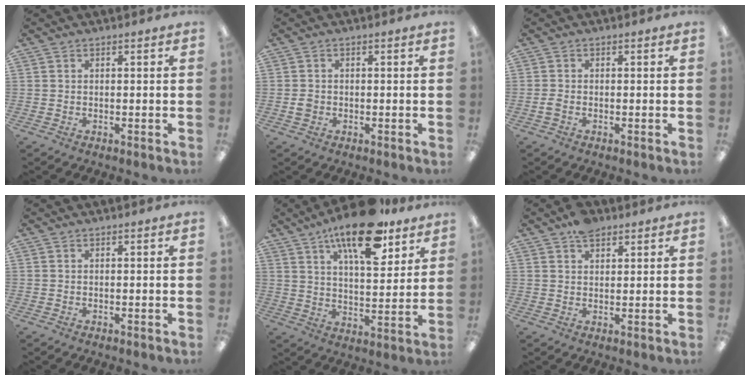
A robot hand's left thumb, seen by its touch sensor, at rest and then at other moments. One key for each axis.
{"total": 1.6, "fx": -0.3, "fy": 1.4, "fz": 0.7, "tx": -0.014, "ty": 0.003, "tz": -0.007}
{"total": 1.3, "fx": -0.4, "fy": 0.7, "fz": 1.0, "tx": -0.019, "ty": 0.002, "tz": -0.008}
{"total": 0.0}
{"total": 17.6, "fx": 11.7, "fy": 6.6, "fz": 11.3, "tx": -0.172, "ty": -0.056, "tz": 0.191}
{"total": 4.9, "fx": 3.6, "fy": 2.4, "fz": 2.2, "tx": -0.033, "ty": -0.011, "tz": 0.064}